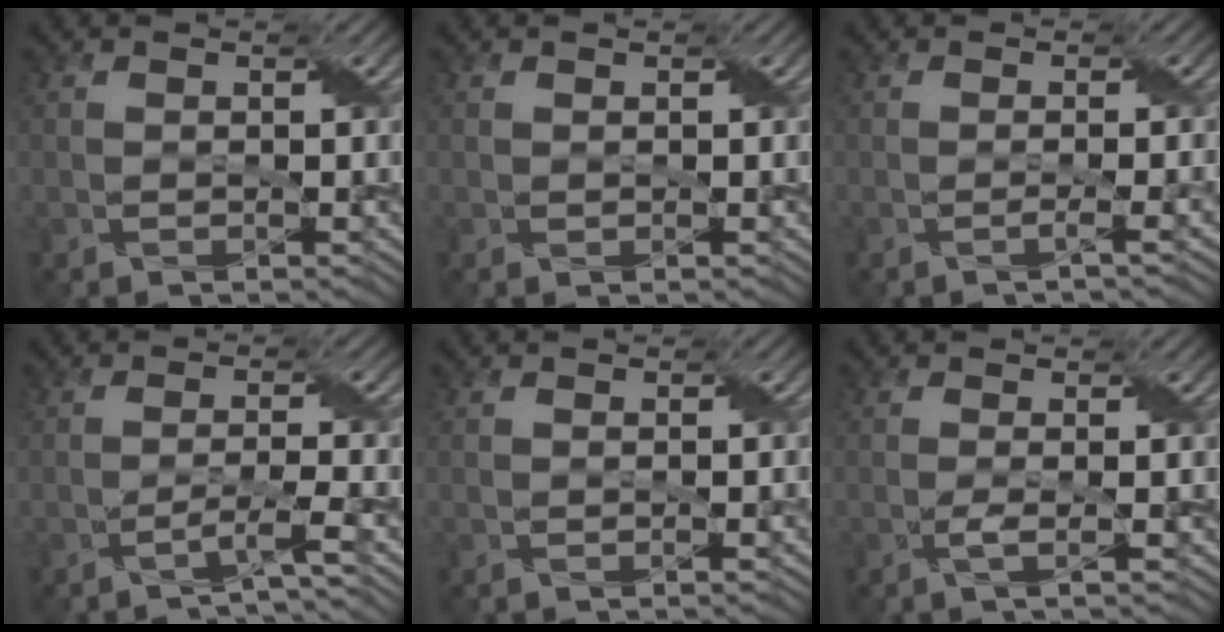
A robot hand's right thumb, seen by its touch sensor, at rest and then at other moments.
{"total": 0.0}
{"total": 1.8, "force": [-0.6, 0.4, 1.7], "torque": [-0.023, -0.001, -0.020]}
{"total": 2.7, "force": [-1.8, 0.1, 2.0], "torque": [-0.036, 0.010, -0.046]}
{"total": 0.6, "force": [-0.1, 0.1, 0.6], "torque": [-0.007, 0.002, -0.004]}
{"total": 1.3, "force": [-0.2, 0.2, 1.2], "torque": [-0.024, -0.001, -0.009]}